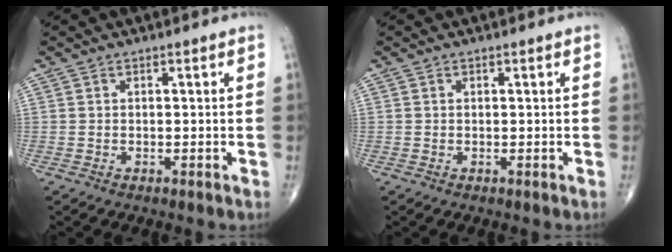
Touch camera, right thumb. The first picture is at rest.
{"total": 0.0}